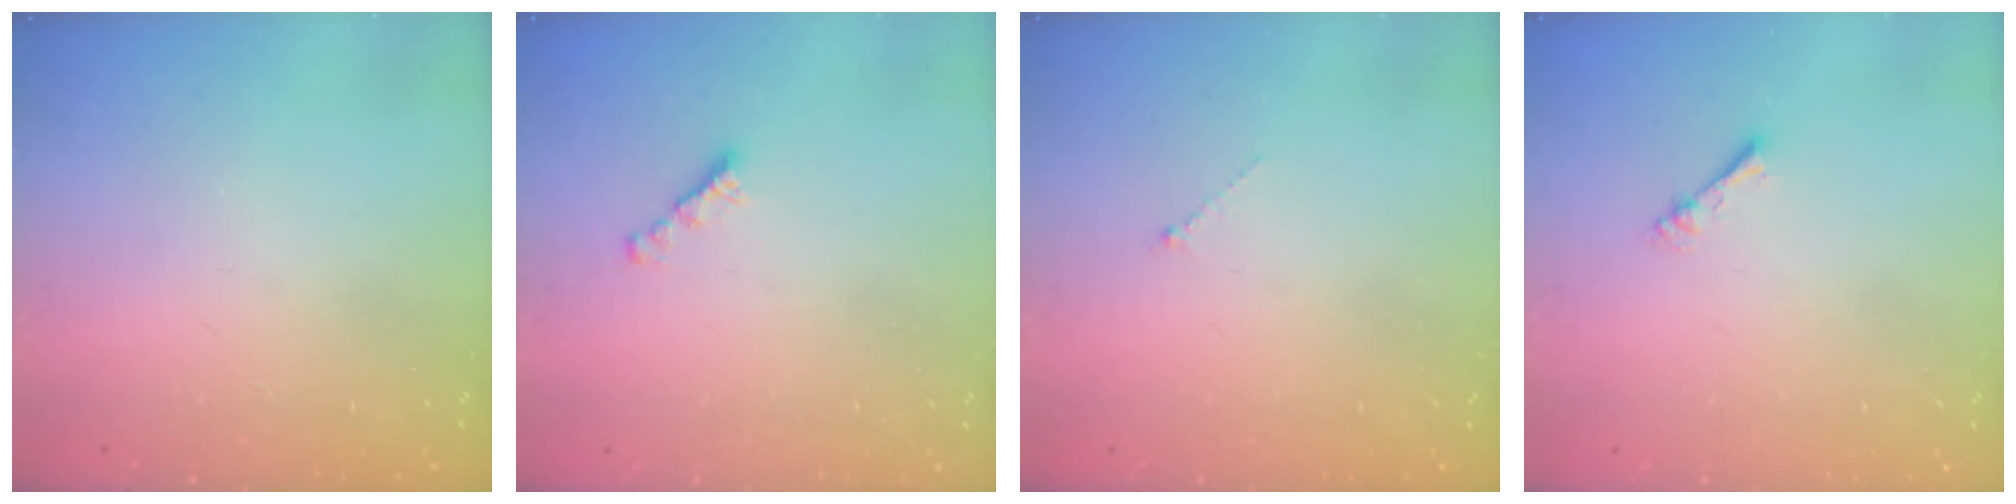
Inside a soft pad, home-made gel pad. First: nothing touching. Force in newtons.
{"total": 2.7, "press": 2.7, "slide": 0.2}
{"total": 0.0}
{"total": 1.7, "press": 1.7, "slide": 0.2}